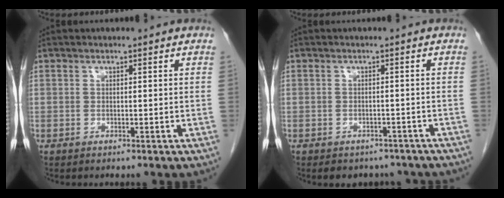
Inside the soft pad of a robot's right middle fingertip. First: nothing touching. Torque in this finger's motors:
{"motor_torque": [0.01, 0.00, 0.00, 0.00]}